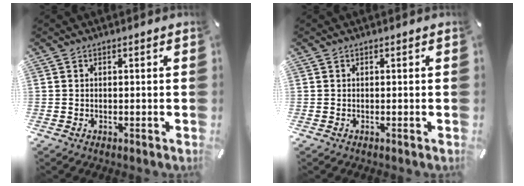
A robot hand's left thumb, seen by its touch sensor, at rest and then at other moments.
{"total": 0.0}